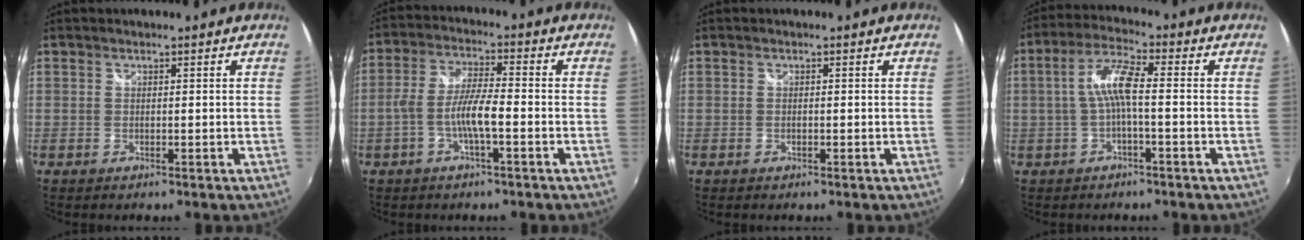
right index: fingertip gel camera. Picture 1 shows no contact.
{"total": 7.1, "force": [-2.4, 1.1, 6.6], "torque": [-0.138, 0.006, -0.045]}
{"total": 0.0}
{"total": 6.3, "force": [-0.9, 0.9, 6.2], "torque": [-0.133, 0.013, -0.017]}